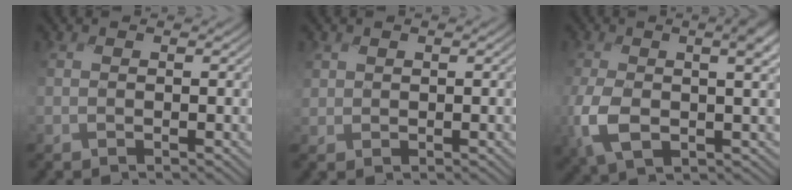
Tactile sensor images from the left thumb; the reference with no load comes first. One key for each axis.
{"total": 1.1, "fx": 0.5, "fy": 1.0, "fz": 0.0, "tx": -0.004, "ty": -0.001, "tz": 0.008}
{"total": 8.3, "fx": -0.5, "fy": 4.0, "fz": 7.3, "tx": -0.150, "ty": -0.015, "tz": -0.016}